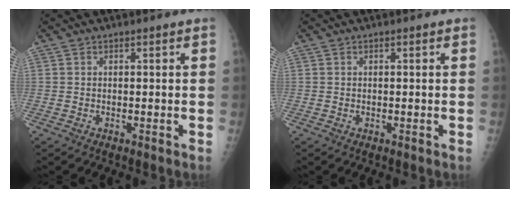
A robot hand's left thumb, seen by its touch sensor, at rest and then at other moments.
{"total": 0.0}